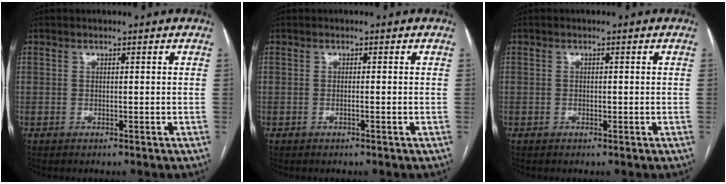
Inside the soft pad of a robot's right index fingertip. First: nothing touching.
{"total": 0.7, "force": [-0.3, -0.1, 0.6], "torque": [-0.015, -0.001, -0.003]}
{"total": 0.6, "force": [-0.2, 0.3, 0.4], "torque": [-0.007, 0.001, -0.004]}